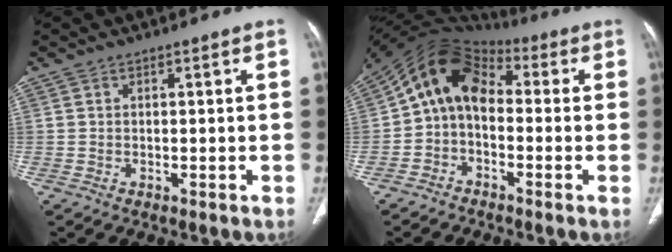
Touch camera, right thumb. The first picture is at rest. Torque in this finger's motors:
{"motor_torque": [-0.18, 1.30, 1.29, -0.31, 0.16]}